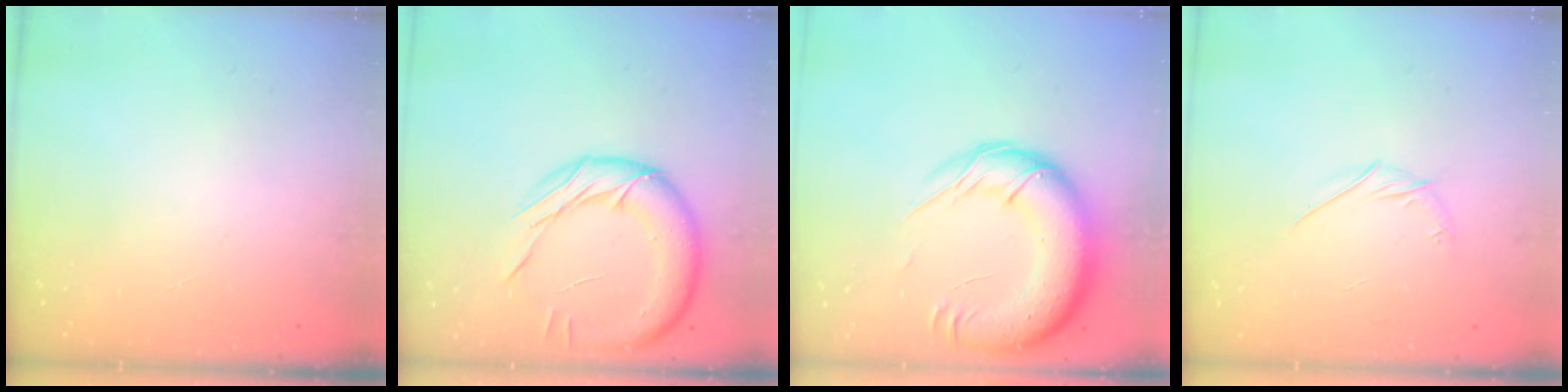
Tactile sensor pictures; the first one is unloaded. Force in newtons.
{"total": 15.2, "press": 15.1, "slide": 1.7}
{"total": 22.3, "press": 21.7, "slide": 5.0}
{"total": 3.3, "press": 3.2, "slide": 0.7}